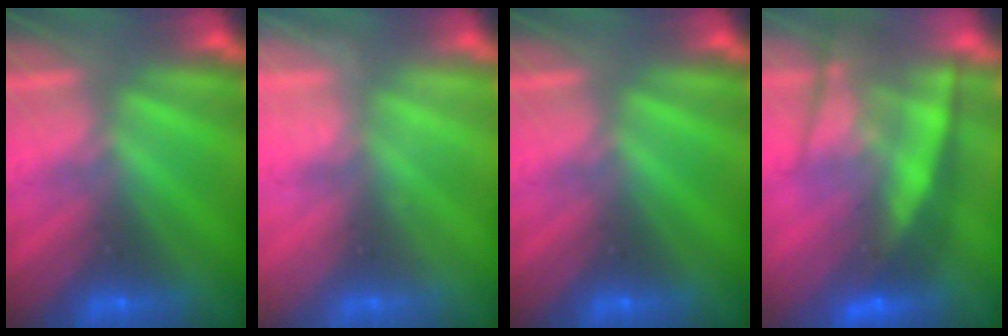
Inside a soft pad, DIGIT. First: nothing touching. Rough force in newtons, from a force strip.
{"total": 2.2}
{"total": 0.0}
{"total": 6.3}